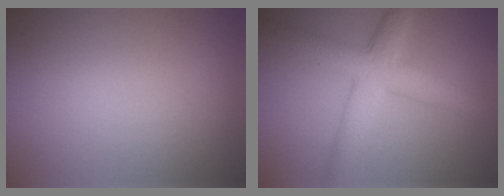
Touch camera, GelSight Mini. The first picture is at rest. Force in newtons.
{"total": 5.3, "press": 5.3, "slide": 0.1}